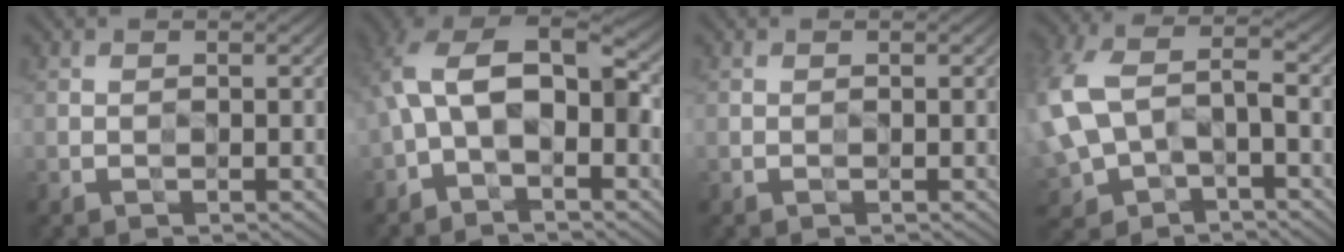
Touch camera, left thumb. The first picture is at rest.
{"total": 11.1, "force": [-0.8, 6.3, 9.0], "torque": [-0.180, 0.013, -0.024]}
{"total": 0.0}
{"total": 12.0, "force": [-1.5, 7.9, 8.8], "torque": [-0.241, -0.003, -0.033]}